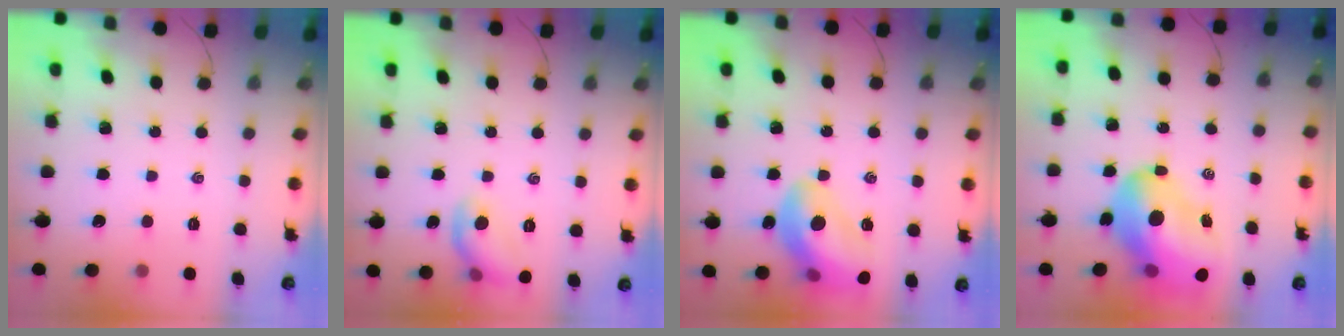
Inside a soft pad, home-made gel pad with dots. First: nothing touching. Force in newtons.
{"total": 8.4, "press": 8.3, "slide": 1.4}
{"total": 16.7, "press": 16.4, "slide": 3.1}
{"total": 19.5, "press": 18.6, "slide": 5.7}